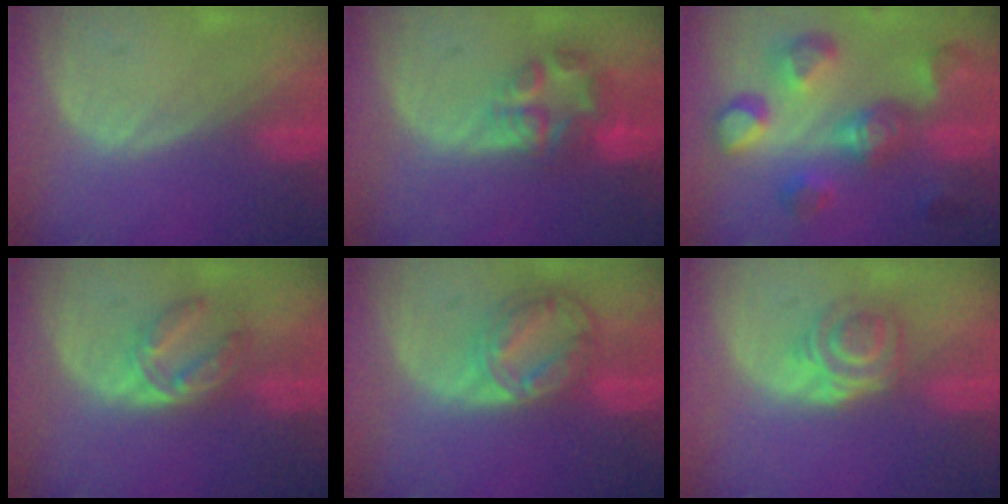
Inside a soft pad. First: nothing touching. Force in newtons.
{"total": 6.8, "press": 6.3, "slide": 2.6}
{"total": 11.1, "press": 10.1, "slide": 4.7}
{"total": 5.6, "press": 5.4, "slide": 1.4}
{"total": 8.6, "press": 7.3, "slide": 4.5}
{"total": 6.1, "press": 5.0, "slide": 3.5}